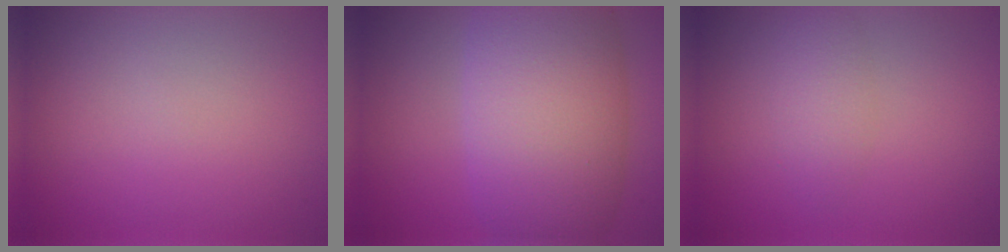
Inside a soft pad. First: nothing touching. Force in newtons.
{"total": 11.3, "press": 11.3, "slide": 0.6}
{"total": 2.0, "press": 2.0, "slide": 0.0}